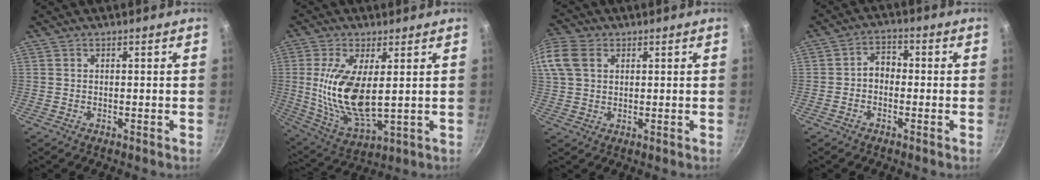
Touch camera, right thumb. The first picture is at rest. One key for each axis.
{"total": 14.8, "fx": 1.9, "fy": 6.1, "fz": 13.3, "tx": -0.263, "ty": -0.023, "tz": 0.045}
{"total": 9.8, "fx": 3.5, "fy": 6.7, "fz": 6.2, "tx": -0.138, "ty": 0.019, "tz": 0.067}
{"total": 4.1, "fx": -0.9, "fy": 3.0, "fz": 2.5, "tx": -0.026, "ty": 0.023, "tz": -0.025}